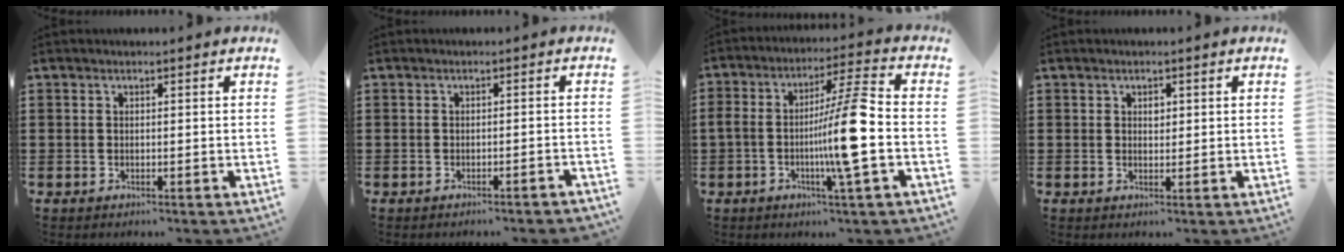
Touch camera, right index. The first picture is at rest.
{"total": 1.0, "force": [-0.9, 0.0, 0.4], "torque": [-0.008, 0.000, -0.018]}
{"total": 11.9, "force": [-2.4, 0.7, 11.6], "torque": [-0.204, -0.004, -0.053]}
{"total": 1.2, "force": [0.5, 0.8, 0.8], "torque": [-0.009, 0.002, 0.006]}